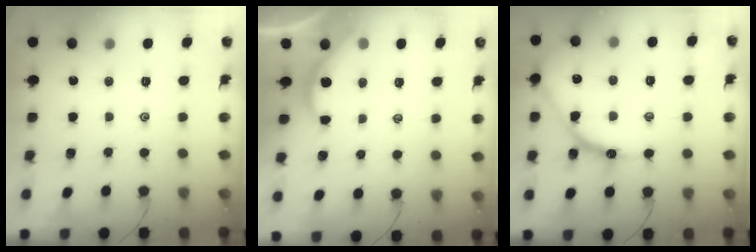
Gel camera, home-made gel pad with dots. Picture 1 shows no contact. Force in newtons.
{"total": 2.4, "press": 2.3, "slide": 0.3}
{"total": 14.2, "press": 14.2, "slide": 0.9}